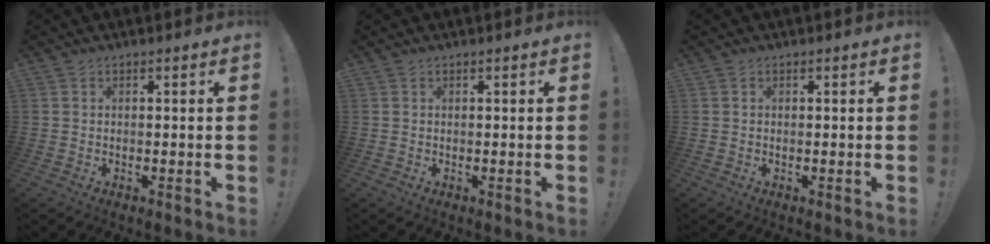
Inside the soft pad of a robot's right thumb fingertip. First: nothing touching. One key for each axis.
{"total": 0.0}
{"total": 0.0}